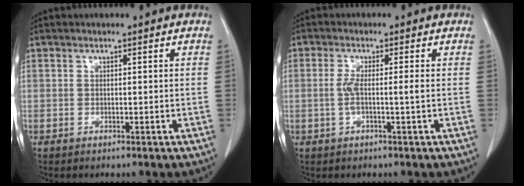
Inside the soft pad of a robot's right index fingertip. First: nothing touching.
{"total": 3.0, "force": [-0.4, -0.1, 3.0], "torque": [-0.062, 0.001, -0.006]}